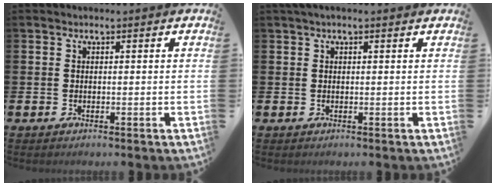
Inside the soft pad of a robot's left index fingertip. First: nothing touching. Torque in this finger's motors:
{"motor_torque": [1.05, -1.09, 0.31, 0.03]}